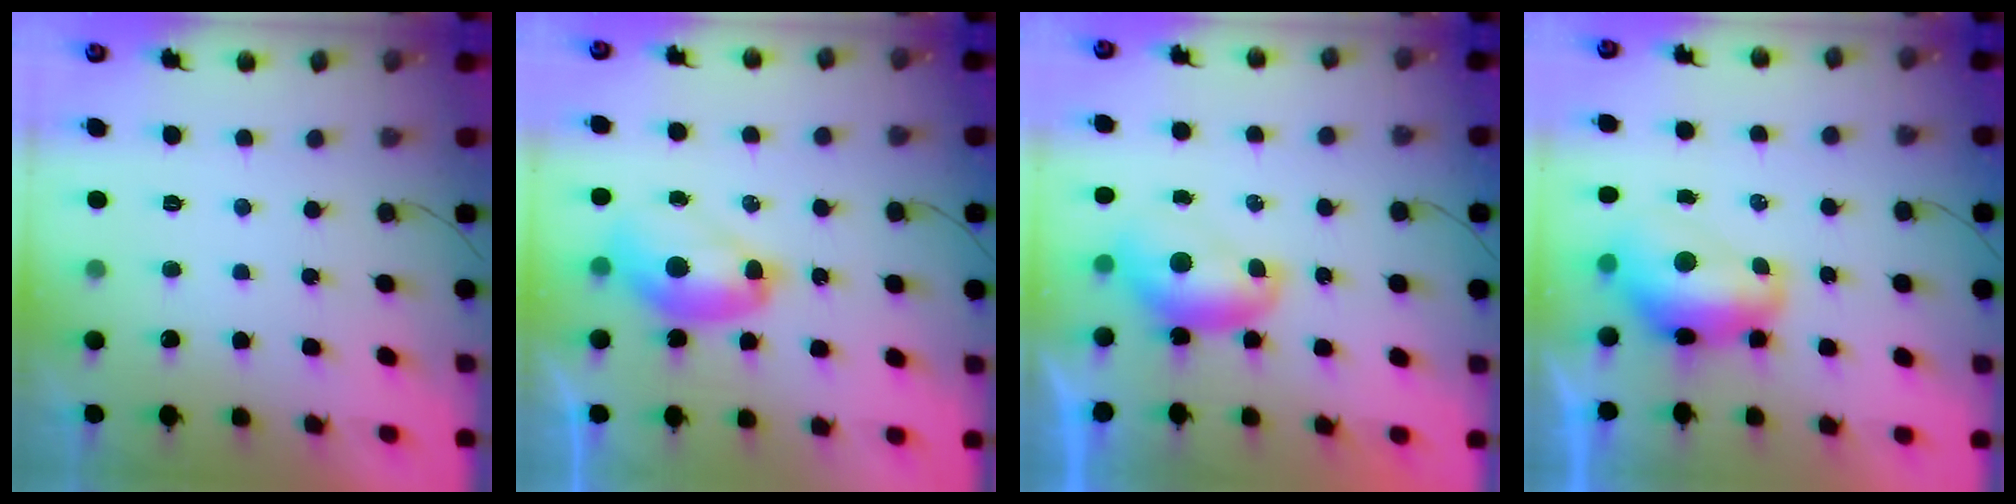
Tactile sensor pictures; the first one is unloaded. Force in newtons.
{"total": 10.3, "press": 10.3, "slide": 0.4}
{"total": 7.6, "press": 7.6, "slide": 0.3}
{"total": 11.5, "press": 11.4, "slide": 1.2}